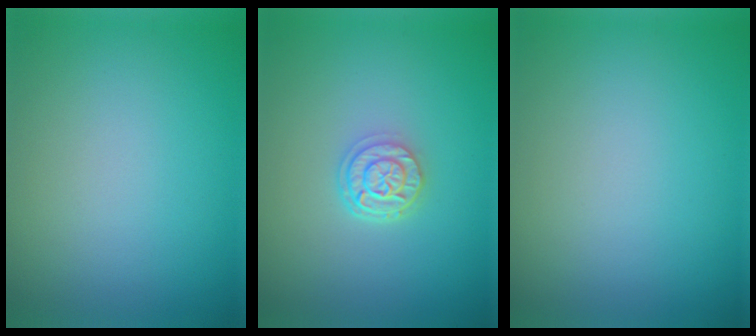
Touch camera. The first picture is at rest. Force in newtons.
{"total": 2.9, "press": 2.3, "slide": 1.8}
{"total": 0.0}